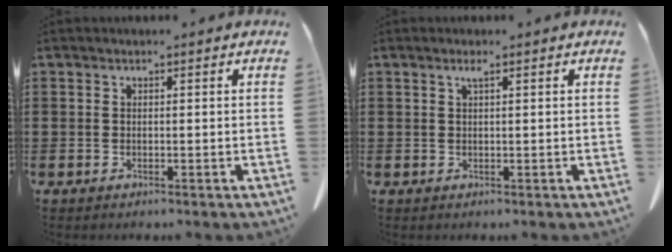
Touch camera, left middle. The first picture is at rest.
{"total": 1.1, "force": [0.5, 0.1, 1.0], "torque": [-0.020, 0.003, 0.009]}